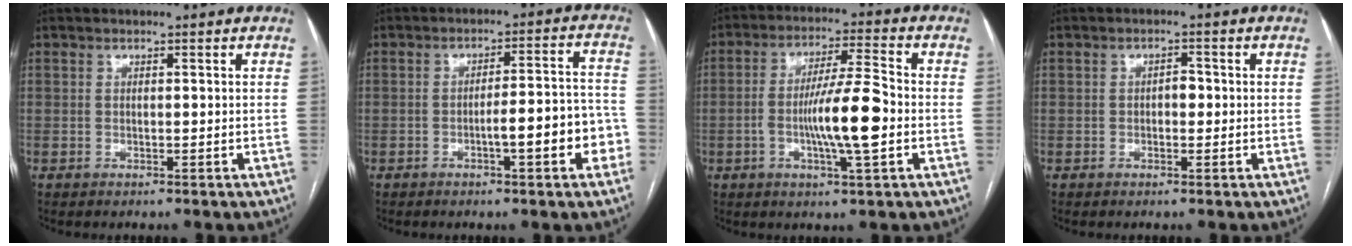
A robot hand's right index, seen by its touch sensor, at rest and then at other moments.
{"total": 8.5, "force": [-3.2, 1.4, 7.8], "torque": [-0.093, 0.028, -0.040]}
{"total": 10.6, "force": [-2.1, 0.8, 10.4], "torque": [-0.185, 0.002, -0.040]}
{"total": 1.8, "force": [-0.2, 1.0, 1.5], "torque": [-0.017, 0.006, -0.004]}